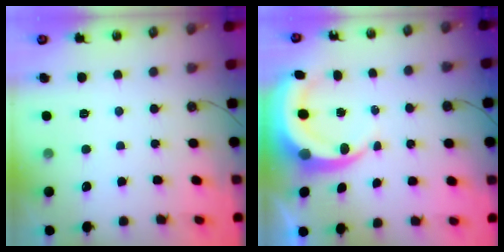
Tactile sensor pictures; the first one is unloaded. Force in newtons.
{"total": 7.1, "press": 7.1, "slide": 1.0}